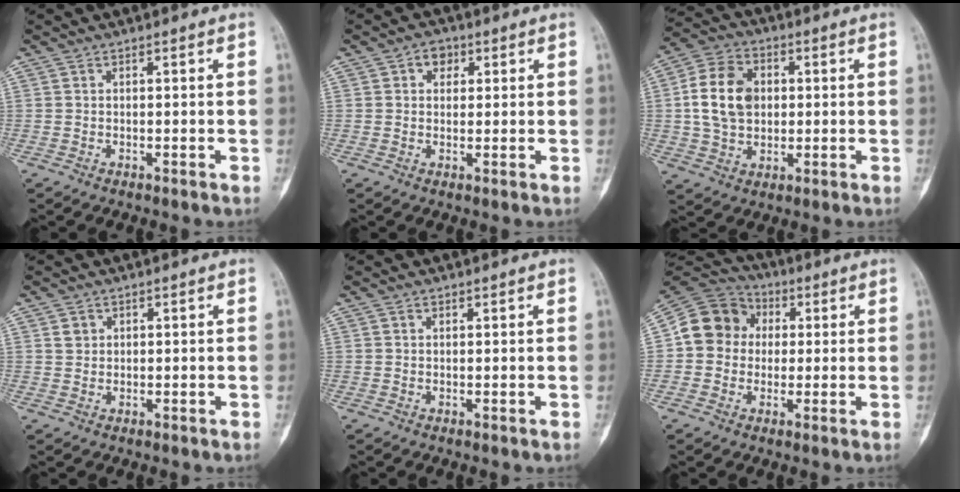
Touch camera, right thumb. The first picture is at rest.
{"total": 3.4, "force": [1.3, 2.7, 1.6], "torque": [-0.002, 0.000, 0.016]}
{"total": 12.5, "force": [1.2, 9.3, 8.2], "torque": [-0.135, 0.012, 0.018]}
{"total": 1.7, "force": [0.7, 1.5, 0.5], "torque": [0.003, -0.002, 0.011]}
{"total": 0.5, "force": [0.4, 0.3, 0.2], "torque": [-0.002, -0.001, 0.005]}
{"total": 11.5, "force": [1.0, 10.3, 4.8], "torque": [-0.065, 0.024, 0.005]}